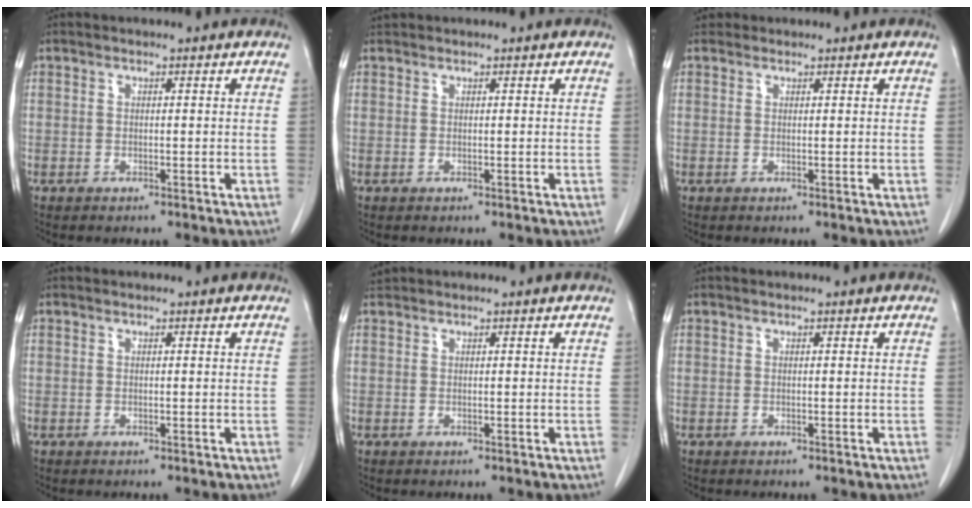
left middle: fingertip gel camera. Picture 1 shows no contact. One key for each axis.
{"total": 0.6, "fx": 0.6, "fy": 0.1, "fz": -0.1, "tx": -0.009, "ty": 0.011, "tz": 0.014}
{"total": 0.9, "fx": 0.8, "fy": 0.5, "fz": -0.1, "tx": 0.001, "ty": 0.008, "tz": 0.012}
{"total": 0.0}
{"total": 0.6, "fx": 0.6, "fy": 0.0, "fz": -0.1, "tx": -0.008, "ty": 0.010, "tz": 0.016}
{"total": 0.0}